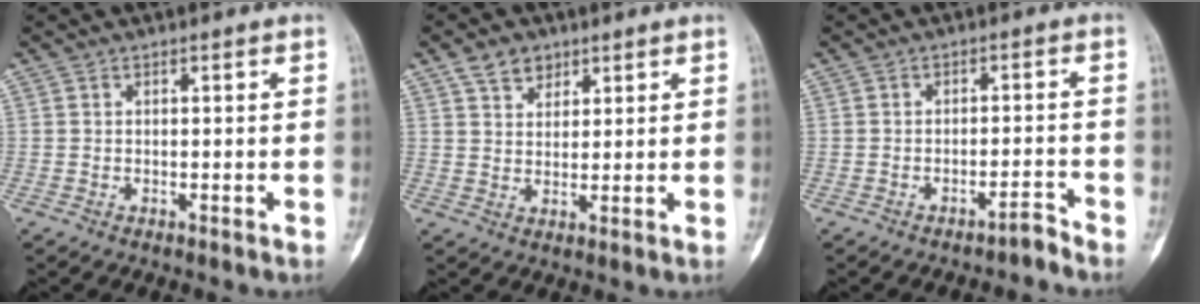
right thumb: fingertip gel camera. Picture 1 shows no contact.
{"total": 5.0, "force": [3.2, 3.3, 2.0], "torque": [-0.014, -0.016, 0.060]}
{"total": 2.1, "force": [-2.0, 0.2, 0.6], "torque": [-0.004, 0.023, -0.028]}